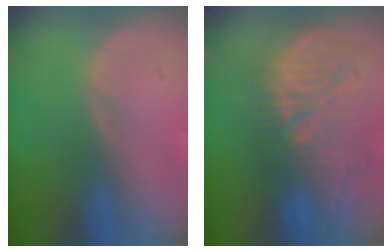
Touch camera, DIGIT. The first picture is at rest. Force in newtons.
{"total": 12.8, "press": 12.1, "slide": 4.2}